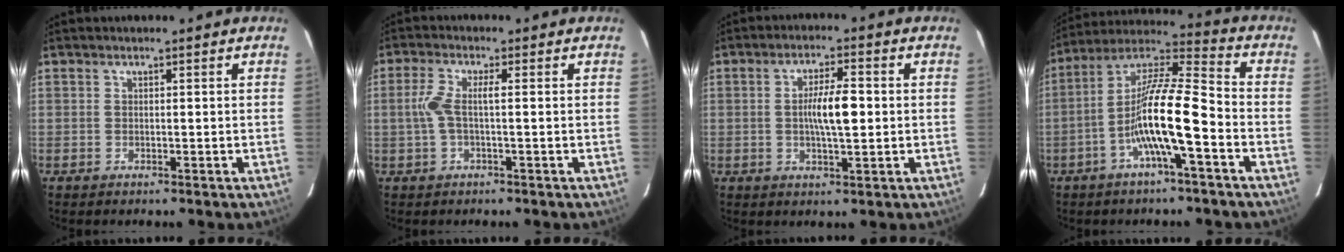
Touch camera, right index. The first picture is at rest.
{"total": 3.9, "force": [0.0, 0.7, 3.8], "torque": [-0.095, 0.010, -0.003]}
{"total": 6.2, "force": [0.0, 1.1, 6.1], "torque": [-0.111, 0.006, -0.001]}
{"total": 13.5, "force": [-4.4, 1.0, 12.7], "torque": [-0.236, 0.016, -0.084]}